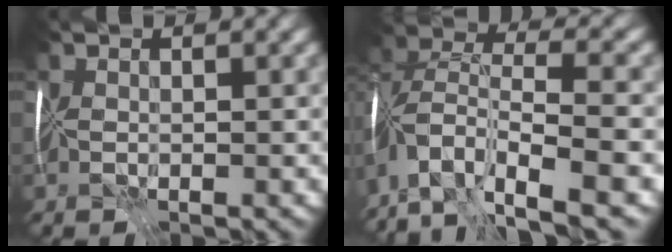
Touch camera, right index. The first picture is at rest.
{"total": 11.3, "force": [-8.2, 3.8, 6.8], "torque": [-0.148, -0.001, -0.131]}